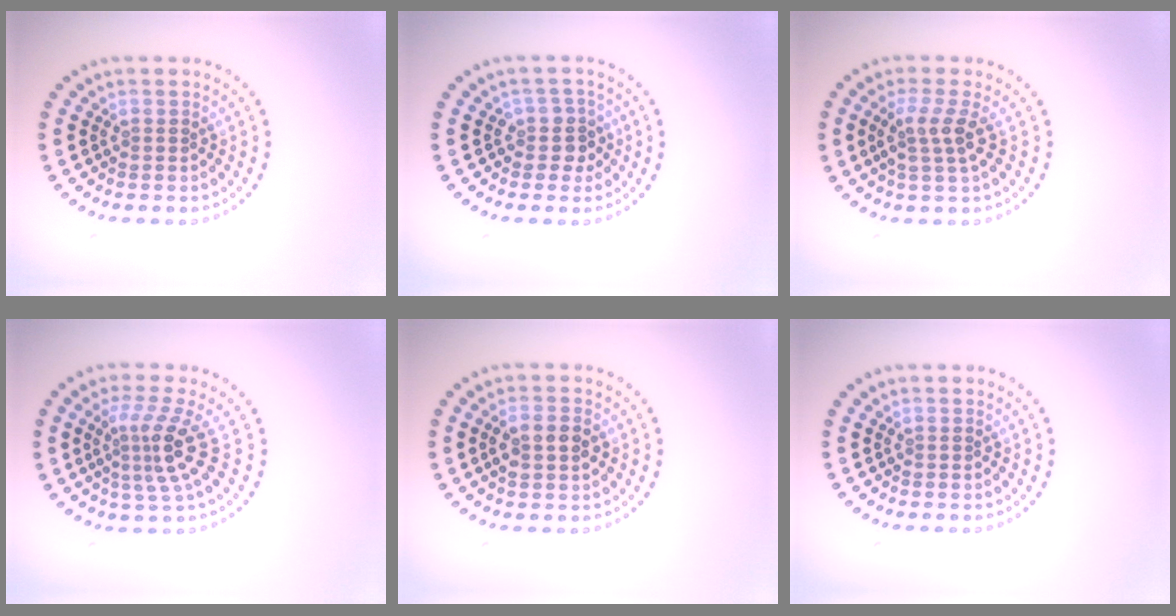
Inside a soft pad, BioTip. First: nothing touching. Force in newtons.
{"total": 2.2, "press": 1.8, "slide": 1.2}
{"total": 2.7, "press": 2.1, "slide": 1.7}
{"total": 3.9, "press": 2.6, "slide": 2.8}
{"total": 2.3, "press": 2.3, "slide": 0.0}
{"total": 0.0}